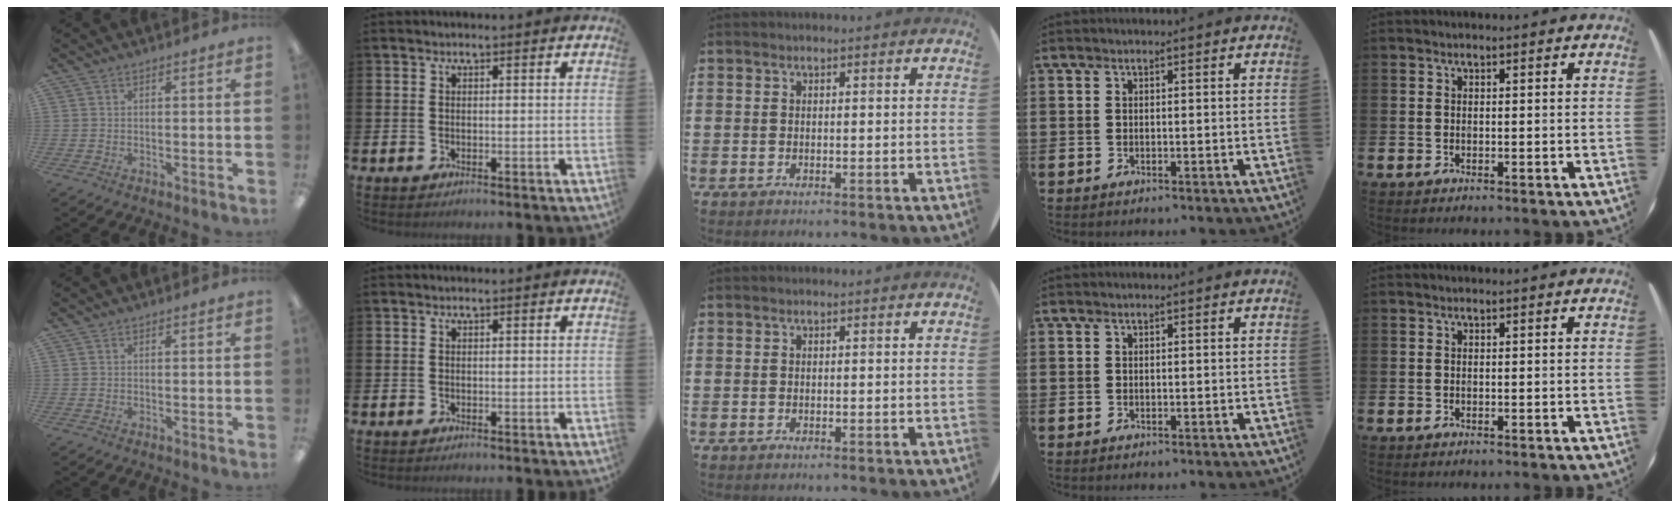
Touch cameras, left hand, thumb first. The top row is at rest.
{}